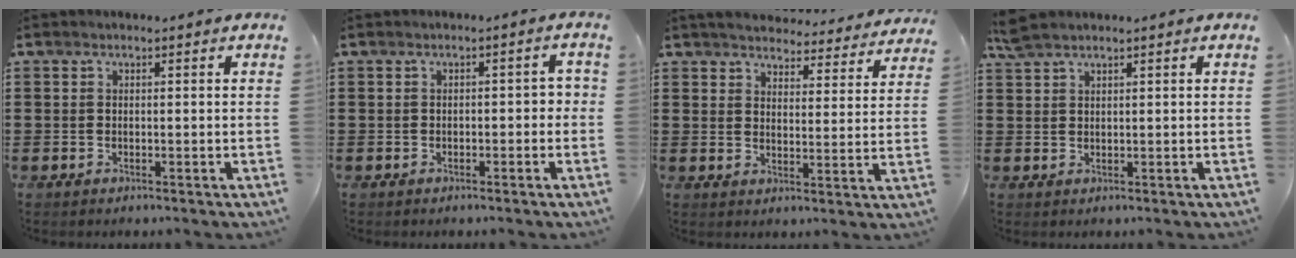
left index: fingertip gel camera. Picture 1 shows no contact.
{"total": 1.6, "force": [-0.8, 0.8, 1.1], "torque": [-0.024, 0.006, -0.020]}
{"total": 4.2, "force": [4.2, 0.2, 0.4], "torque": [-0.023, -0.032, 0.068]}
{"total": 2.5, "force": [2.0, 0.6, 1.3], "torque": [-0.031, 0.003, 0.037]}